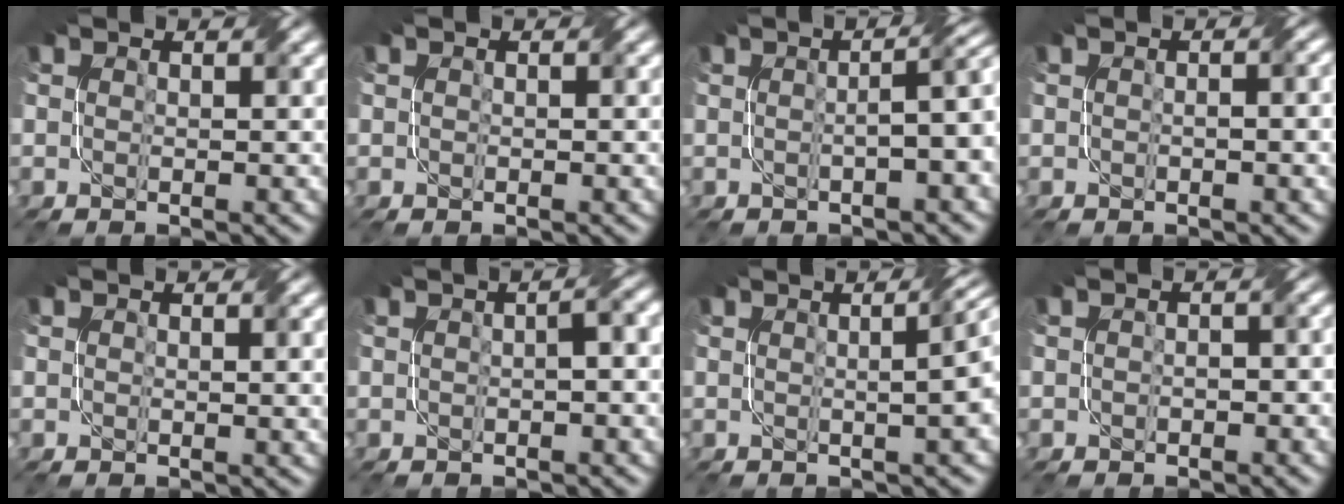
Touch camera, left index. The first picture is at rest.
{"total": 0.0}
{"total": 5.4, "force": [0.0, 1.9, 5.0], "torque": [-0.037, 0.021, -0.004]}
{"total": 2.5, "force": [0.2, 1.0, 2.3], "torque": [-0.032, 0.004, 0.000]}
{"total": 1.2, "force": [0.6, 0.3, 1.0], "torque": [-0.013, 0.001, 0.011]}
{"total": 2.5, "force": [0.0, 0.5, 2.4], "torque": [-0.032, 0.013, 0.001]}
{"total": 7.0, "force": [1.3, 3.1, 6.1], "torque": [-0.019, 0.043, -0.011]}
{"total": 1.5, "force": [-0.3, 1.0, 1.0], "torque": [-0.014, -0.002, -0.005]}